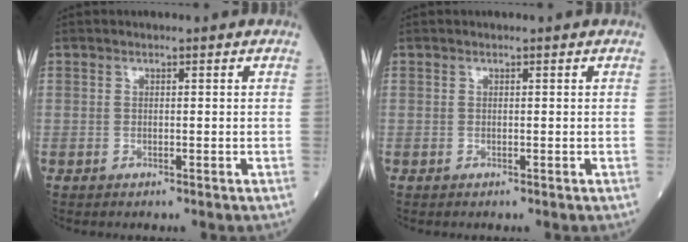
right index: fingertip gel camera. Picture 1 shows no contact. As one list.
[{"total": 0.0}]